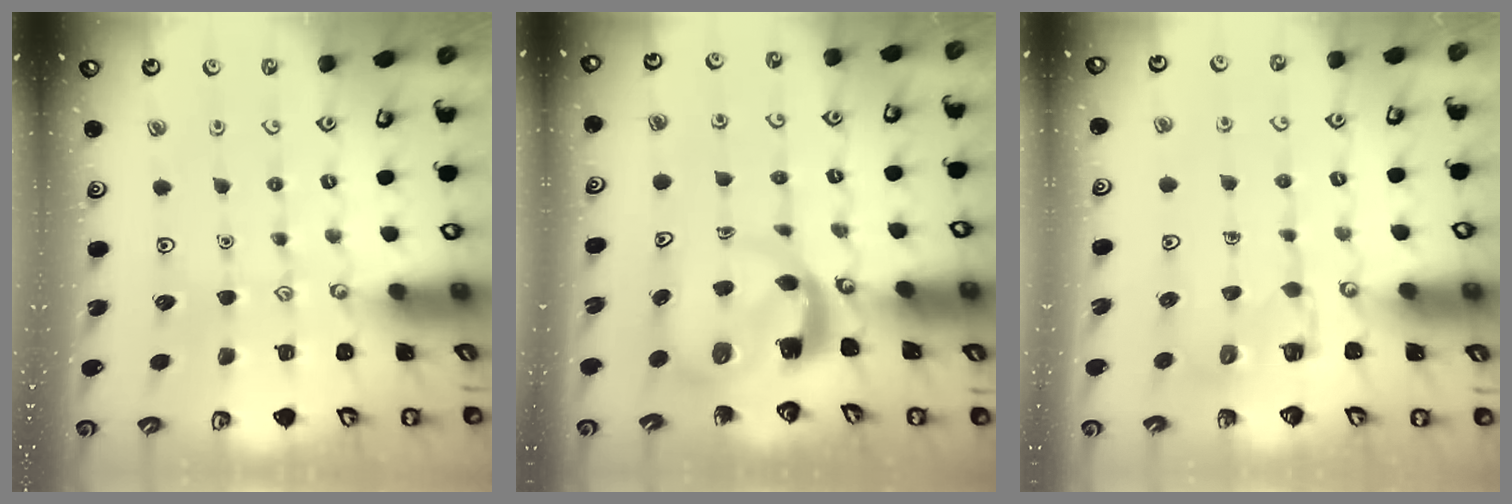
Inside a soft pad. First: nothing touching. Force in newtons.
{"total": 4.6, "press": 4.5, "slide": 0.5}
{"total": 2.8, "press": 2.8, "slide": 0.2}